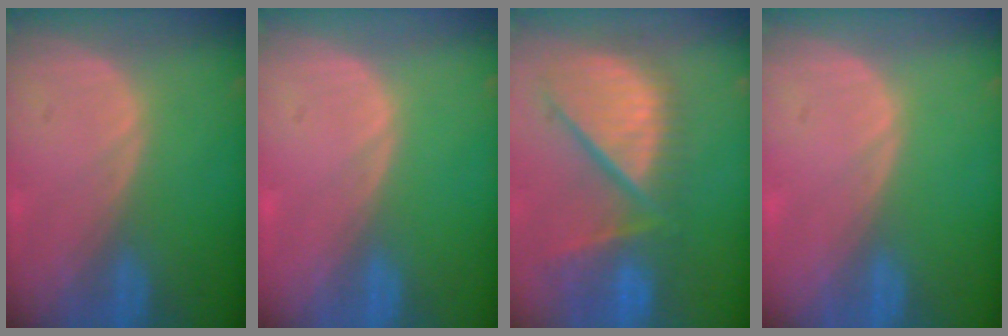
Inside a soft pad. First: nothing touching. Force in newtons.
{"total": 0.0}
{"total": 12.7, "press": 10.8, "slide": 6.7}
{"total": 0.0}